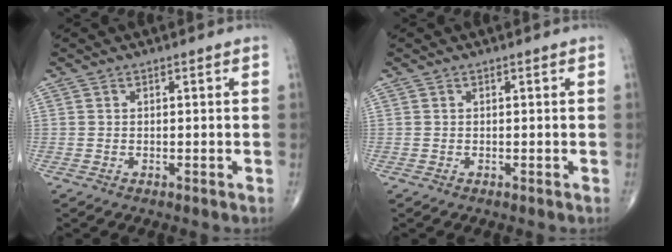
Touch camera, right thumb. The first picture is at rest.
{"total": 0.0}